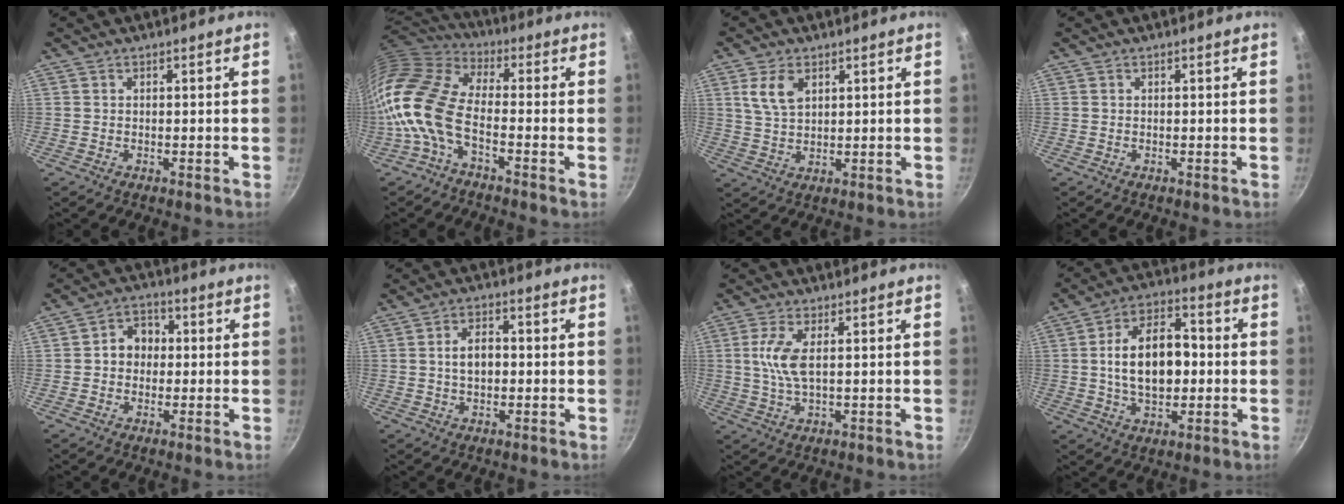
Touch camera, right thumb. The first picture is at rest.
{"total": 12.9, "force": [-3.8, 6.6, 10.4], "torque": [-0.204, 0.034, -0.099]}
{"total": 6.2, "force": [2.6, 3.6, 4.3], "torque": [-0.077, -0.008, 0.054]}
{"total": 0.0}
{"total": 6.2, "force": [0.2, 5.2, 3.3], "torque": [-0.015, 0.014, -0.007]}
{"total": 5.2, "force": [0.0, 3.1, 4.1], "torque": [-0.058, 0.016, -0.005]}
{"total": 6.1, "force": [1.0, 2.1, 5.6], "torque": [-0.126, 0.000, 0.019]}
{"total": 14.7, "force": [0.0, 8.8, 11.7], "torque": [-0.169, 0.025, -0.006]}